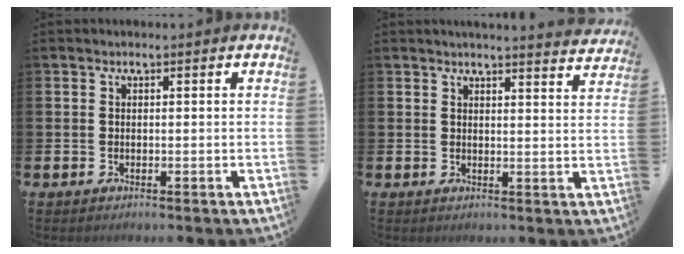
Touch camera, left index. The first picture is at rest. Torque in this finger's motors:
{"motor_torque": [0.98, -1.16, 0.32, 0.05]}